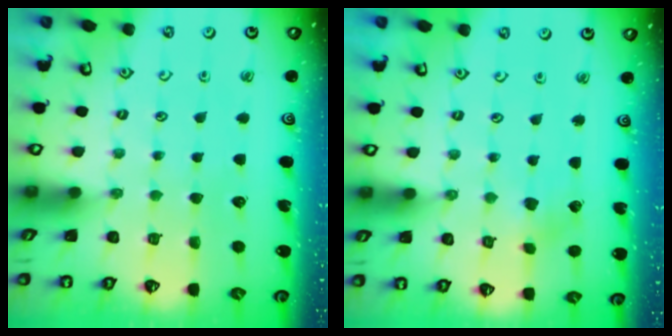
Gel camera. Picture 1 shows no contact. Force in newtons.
{"total": 2.7, "press": 2.7, "slide": 0.3}